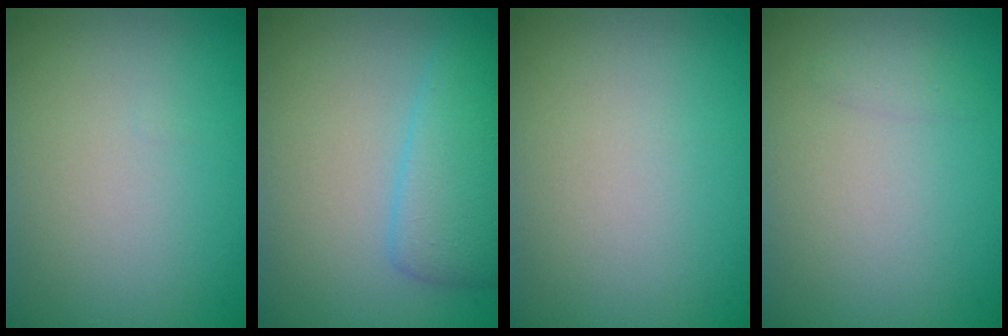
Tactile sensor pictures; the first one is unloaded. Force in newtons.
{"total": 3.9, "press": 3.9, "slide": 0.2}
{"total": 0.0}
{"total": 0.7, "press": 0.7, "slide": 0.0}